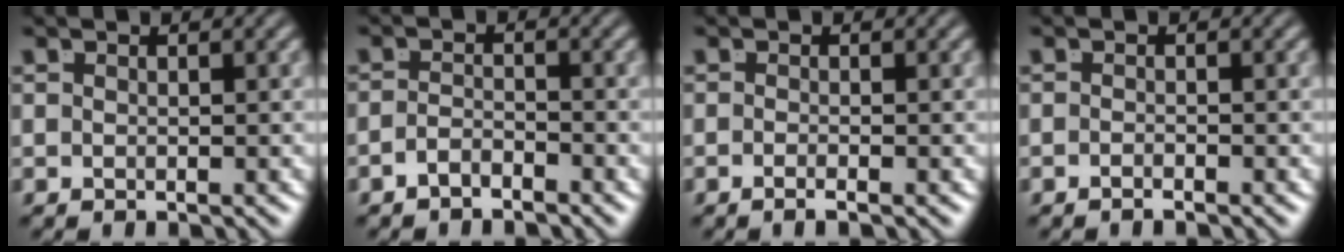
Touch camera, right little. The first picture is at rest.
{"total": 2.1, "force": [-2.1, -0.2, 0.4], "torque": [-0.001, -0.009, -0.033]}
{"total": 1.3, "force": [-1.0, -0.5, 0.7], "torque": [-0.011, -0.001, -0.019]}
{"total": 1.2, "force": [-0.9, -0.7, 0.1], "torque": [-0.002, -0.003, -0.016]}